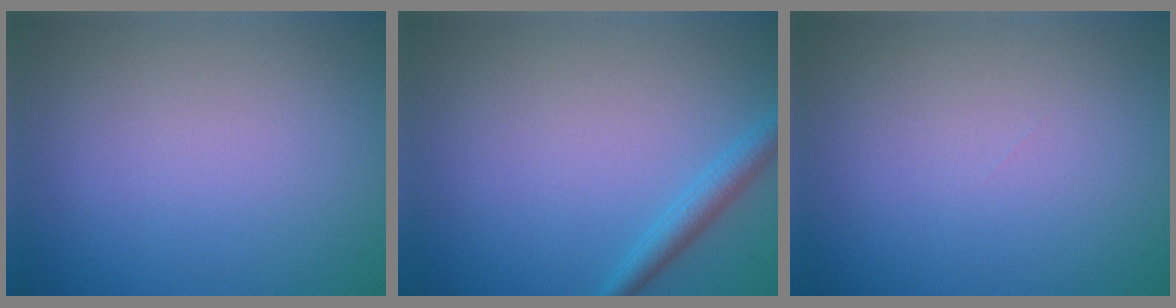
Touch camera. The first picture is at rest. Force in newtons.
{"total": 2.0, "press": 2.0, "slide": 0.1}
{"total": 0.0}